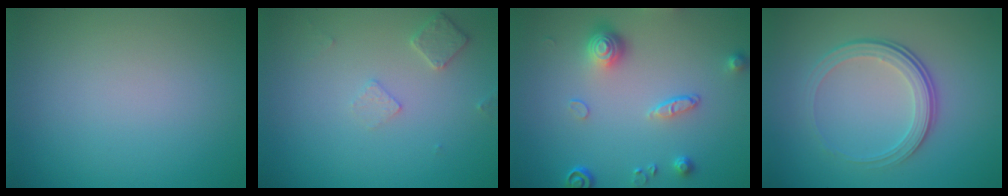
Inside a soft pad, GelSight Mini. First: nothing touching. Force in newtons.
{"total": 1.8, "press": 1.8, "slide": 0.3}
{"total": 3.9, "press": 3.1, "slide": 2.4}
{"total": 4.1, "press": 2.7, "slide": 3.0}